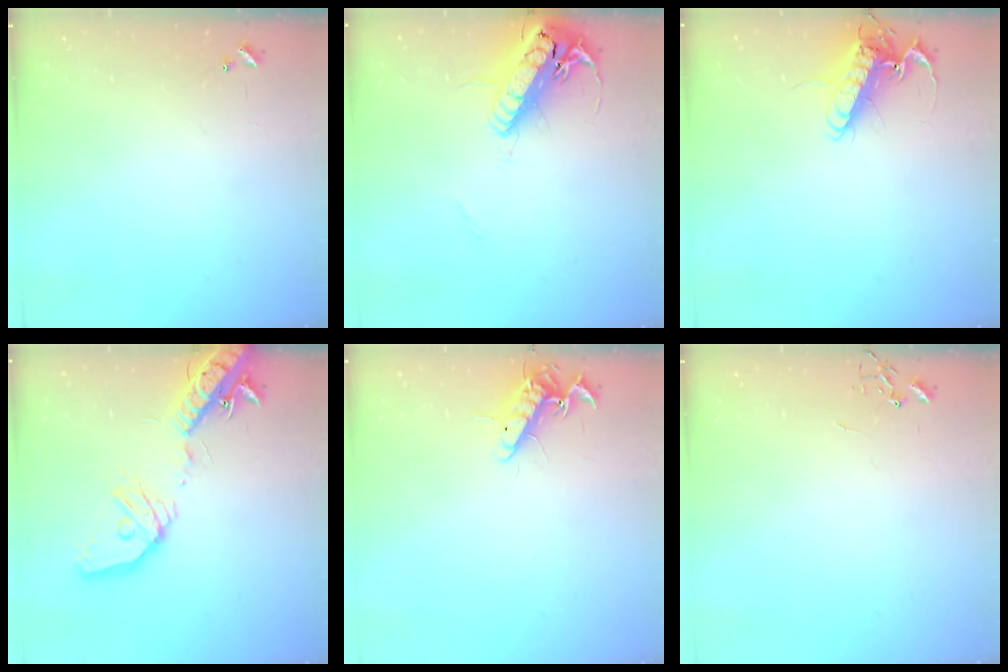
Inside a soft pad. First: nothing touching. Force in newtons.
{"total": 19.2, "press": 18.9, "slide": 3.3}
{"total": 13.7, "press": 13.5, "slide": 2.3}
{"total": 20.1, "press": 19.7, "slide": 3.9}
{"total": 10.7, "press": 10.5, "slide": 1.7}
{"total": 0.0}